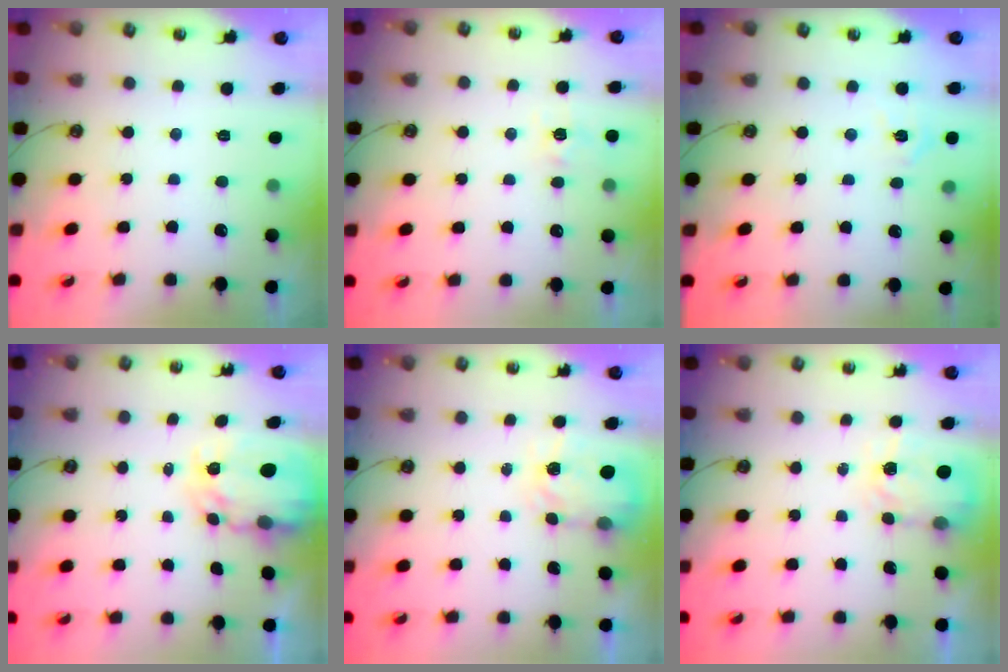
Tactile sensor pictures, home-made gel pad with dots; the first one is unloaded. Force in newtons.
{"total": 6.4, "press": 6.3, "slide": 0.8}
{"total": 7.3, "press": 7.3, "slide": 0.7}
{"total": 5.7, "press": 5.7, "slide": 0.6}
{"total": 3.9, "press": 3.9, "slide": 0.6}
{"total": 3.8, "press": 3.7, "slide": 0.6}